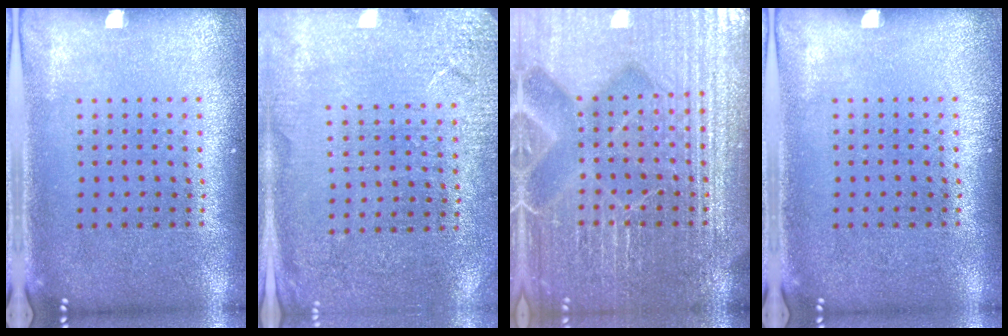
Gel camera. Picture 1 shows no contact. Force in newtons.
{"total": 2.6, "press": 2.6, "slide": 0.2}
{"total": 7.6, "press": 7.5, "slide": 0.9}
{"total": 0.0}